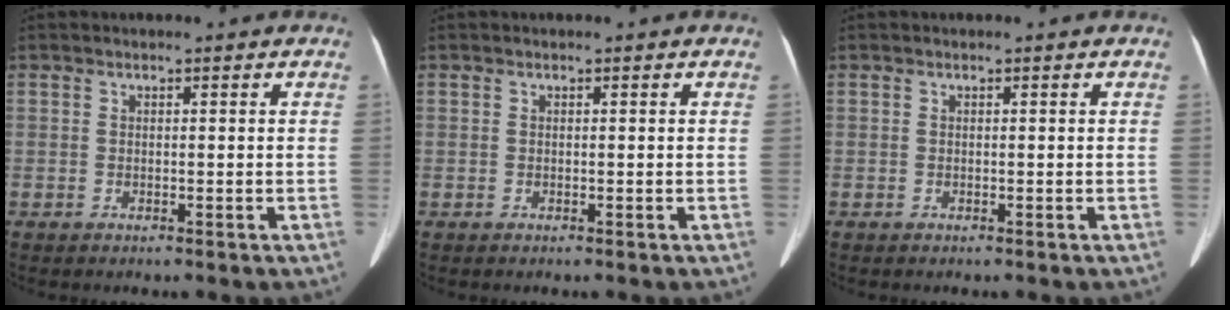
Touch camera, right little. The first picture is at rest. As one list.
[{"total": 0.0}, {"total": 0.0}]